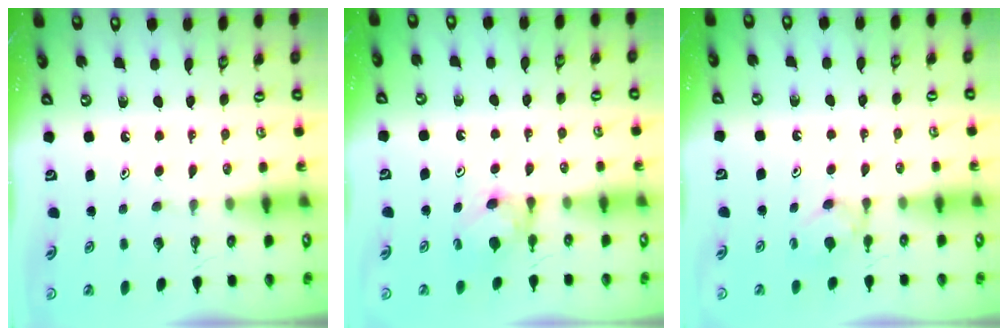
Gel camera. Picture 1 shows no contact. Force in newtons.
{"total": 5.7, "press": 5.6, "slide": 1.0}
{"total": 4.0, "press": 4.0, "slide": 0.6}